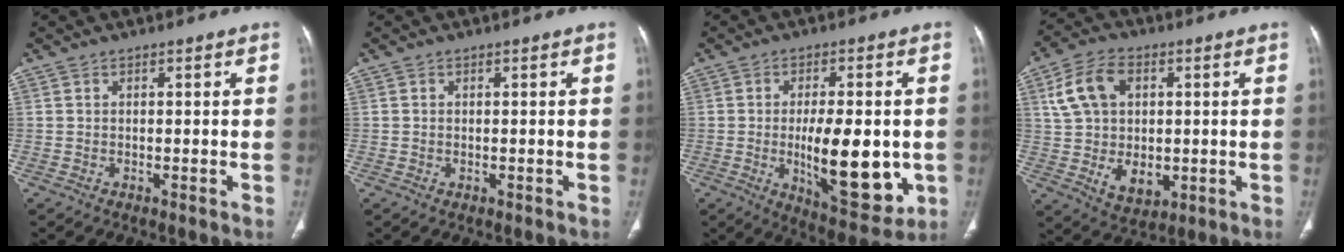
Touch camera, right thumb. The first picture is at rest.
{"total": 0.0}
{"total": 16.6, "force": [-2.4, 6.8, 14.9], "torque": [-0.197, -0.018, -0.024]}
{"total": 14.2, "force": [1.5, 10.0, 9.9], "torque": [-0.148, 0.002, 0.037]}